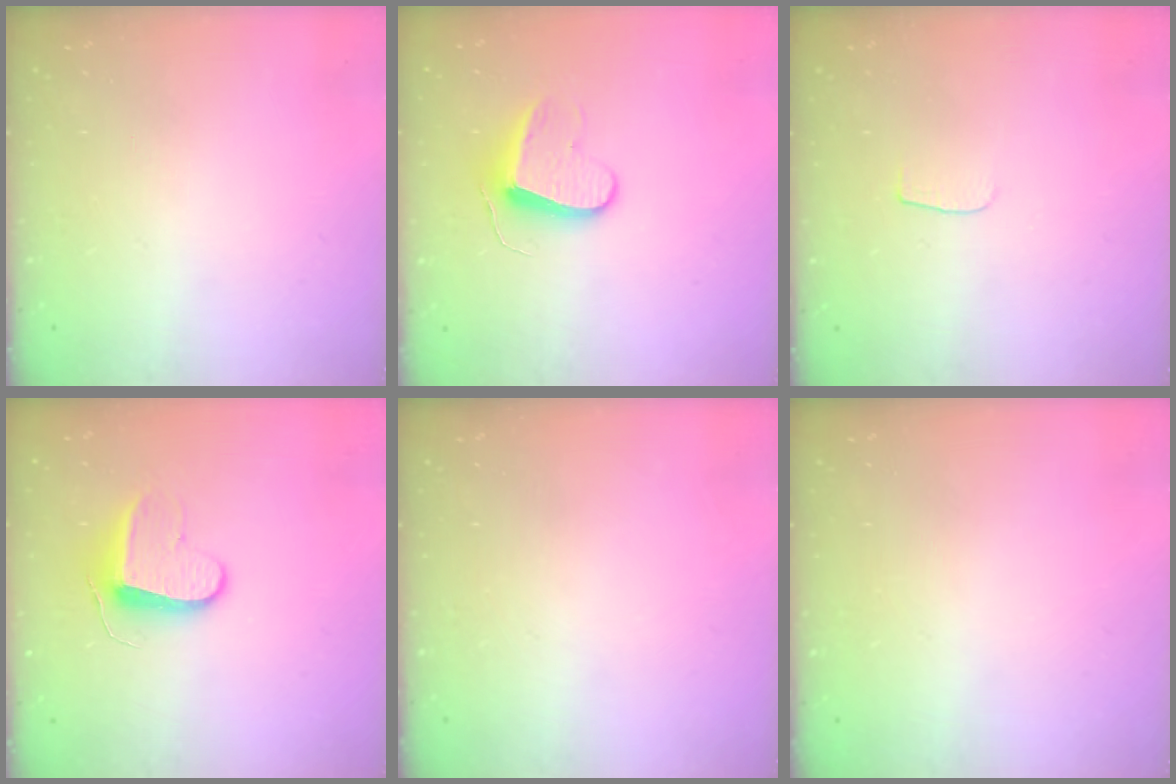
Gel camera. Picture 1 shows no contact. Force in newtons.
{"total": 9.4, "press": 9.4, "slide": 0.9}
{"total": 3.0, "press": 3.0, "slide": 0.3}
{"total": 9.9, "press": 9.9, "slide": 0.3}
{"total": 0.0}
{"total": 0.0}